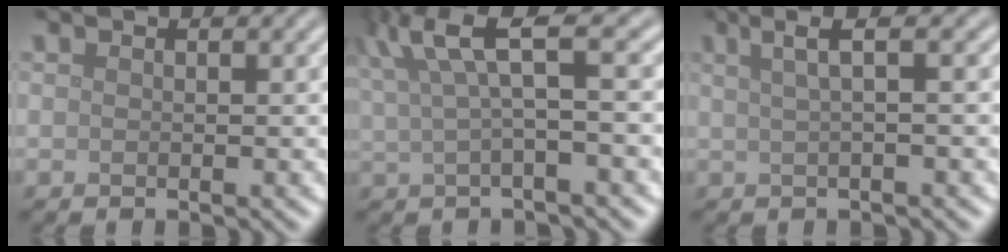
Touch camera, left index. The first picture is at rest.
{"total": 5.2, "force": [2.5, 0.9, 4.4], "torque": [-0.083, 0.019, 0.045]}
{"total": 2.9, "force": [1.0, 0.7, 2.7], "torque": [-0.037, 0.009, 0.016]}